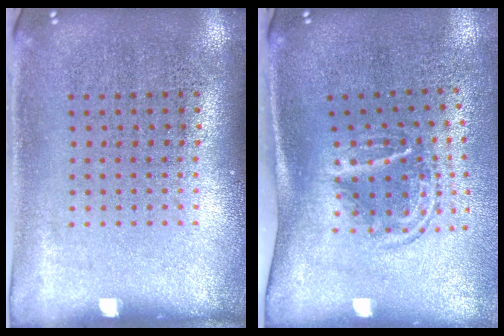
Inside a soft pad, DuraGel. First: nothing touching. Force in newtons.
{"total": 1.8, "press": 1.2, "slide": 1.3}